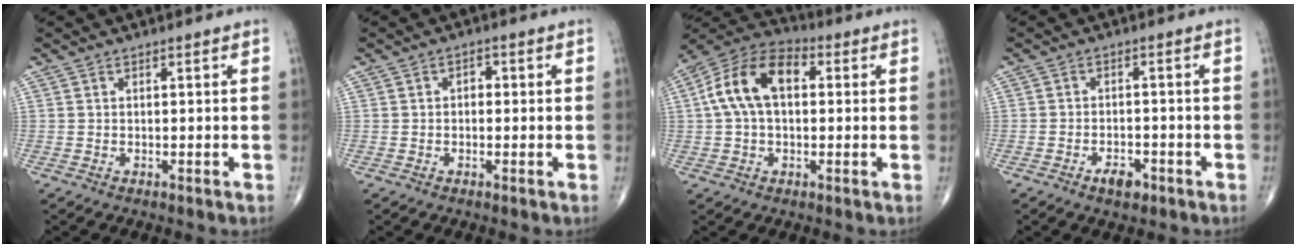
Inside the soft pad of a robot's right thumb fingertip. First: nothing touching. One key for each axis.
{"total": 1.8, "fx": 0.0, "fy": 1.3, "fz": 1.3, "tx": -0.011, "ty": 0.007, "tz": -0.004}
{"total": 13.4, "fx": 2.0, "fy": 8.1, "fz": 10.4, "tx": -0.196, "ty": 0.035, "tz": 0.026}
{"total": 3.7, "fx": -2.2, "fy": 1.9, "fz": 2.2, "tx": -0.027, "ty": 0.010, "tz": -0.034}